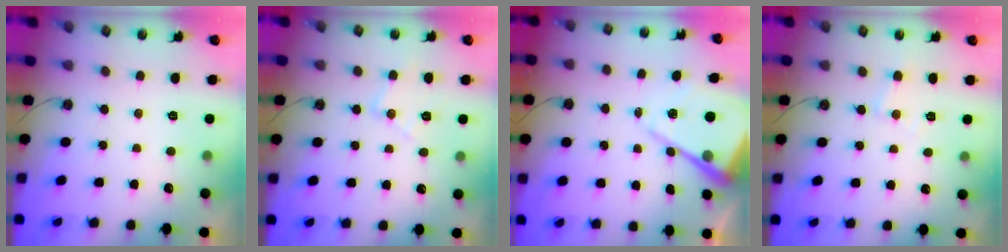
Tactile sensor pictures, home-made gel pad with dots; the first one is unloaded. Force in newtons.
{"total": 8.2, "press": 8.1, "slide": 0.6}
{"total": 13.1, "press": 13.1, "slide": 1.1}
{"total": 5.5, "press": 5.5, "slide": 0.4}